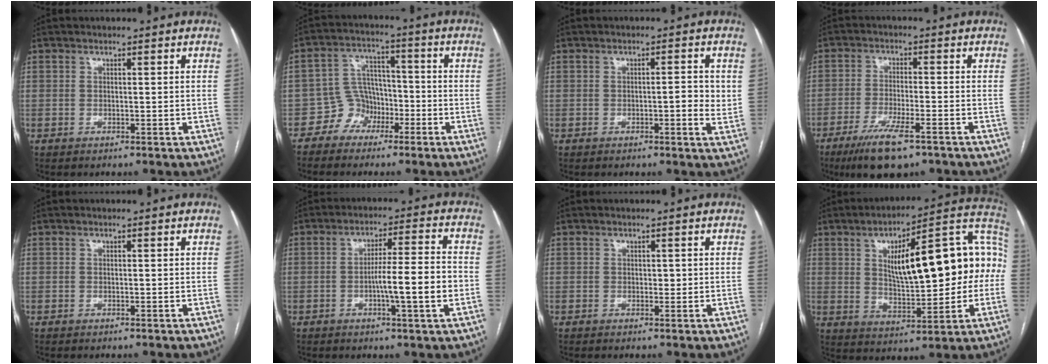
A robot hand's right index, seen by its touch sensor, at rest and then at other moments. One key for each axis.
{"total": 6.1, "fx": -3.4, "fy": 5.1, "fz": 0.9, "tx": -0.014, "ty": 0.023, "tz": -0.056}
{"total": 3.7, "fx": -0.1, "fy": 0.8, "fz": 3.6, "tx": -0.049, "ty": 0.001, "tz": -0.004}
{"total": 9.4, "fx": -6.3, "fy": 1.8, "fz": 6.8, "tx": -0.124, "ty": -0.020, "tz": -0.102}
{"total": 0.0}
{"total": 9.4, "fx": -2.1, "fy": 0.1, "fz": 9.2, "tx": -0.146, "ty": 0.006, "tz": -0.036}
{"total": 0.7, "fx": 0.1, "fy": 0.5, "fz": 0.5, "tx": -0.006, "ty": 0.000, "tz": 0.002}
{"total": 22.1, "fx": 2.6, "fy": 6.4, "fz": 21.0, "tx": -0.312, "ty": 0.042, "tz": 0.042}